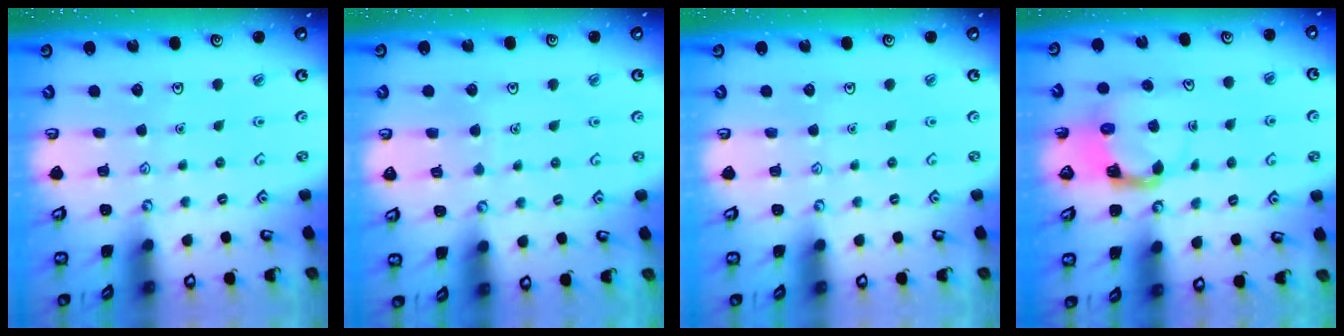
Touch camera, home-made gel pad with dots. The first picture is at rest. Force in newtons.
{"total": 2.5, "press": 2.5, "slide": 0.3}
{"total": 0.0}
{"total": 3.9, "press": 3.8, "slide": 0.7}